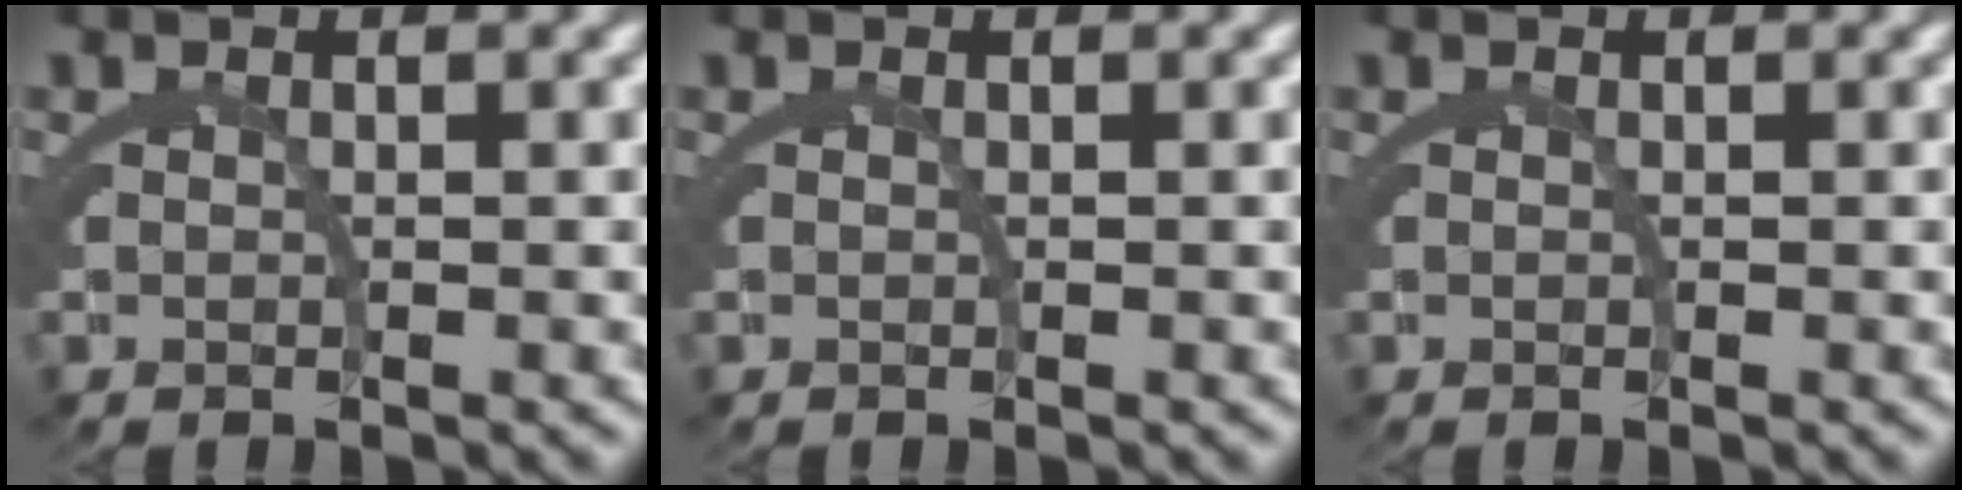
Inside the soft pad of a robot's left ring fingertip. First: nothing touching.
{"total": 0.0}
{"total": 0.0}